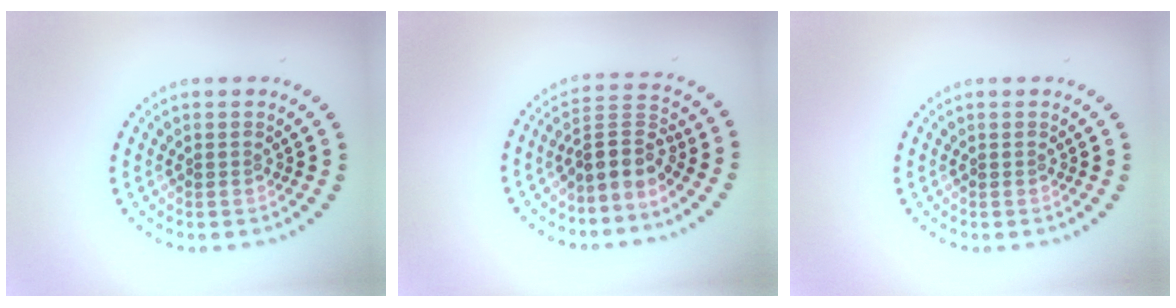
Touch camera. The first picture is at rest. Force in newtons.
{"total": 3.2, "press": 2.4, "slide": 2.1}
{"total": 0.0}